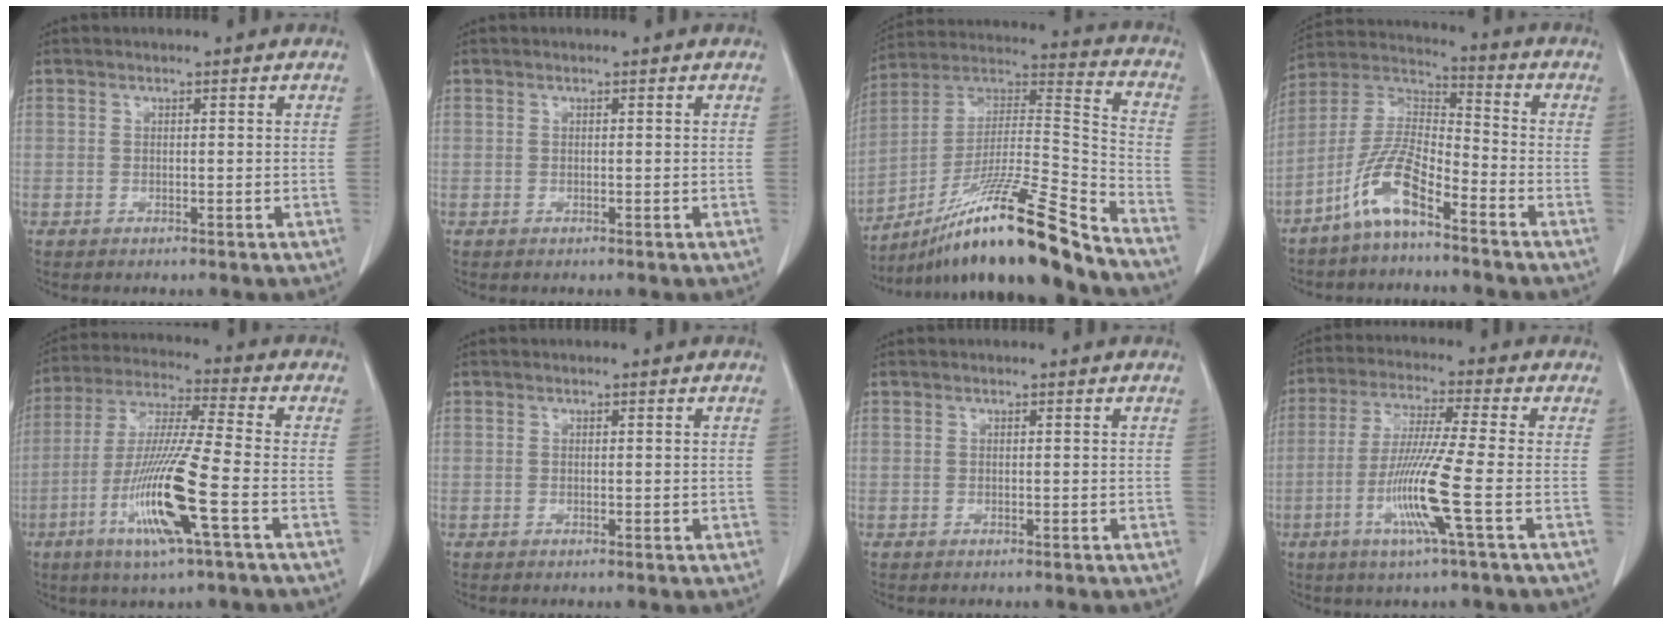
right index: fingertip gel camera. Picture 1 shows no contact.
{"total": 0.0}
{"total": 21.6, "force": [-16.5, -0.8, 13.9], "torque": [-0.236, 0.000, -0.294]}
{"total": 10.0, "force": [-6.5, 2.0, 7.3], "torque": [-0.165, 0.005, -0.133]}
{"total": 14.7, "force": [-5.2, -0.1, 13.8], "torque": [-0.282, -0.019, -0.102]}
{"total": 0.6, "force": [0.0, 0.3, 0.5], "torque": [-0.009, 0.000, 0.003]}
{"total": 0.0}
{"total": 10.8, "force": [-3.3, -1.2, 10.2], "torque": [-0.204, -0.018, -0.070]}